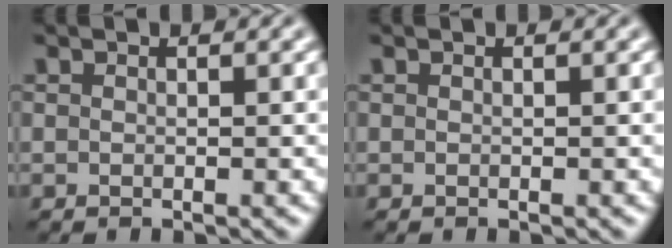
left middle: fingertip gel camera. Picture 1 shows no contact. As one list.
[{"total": 0.0}]